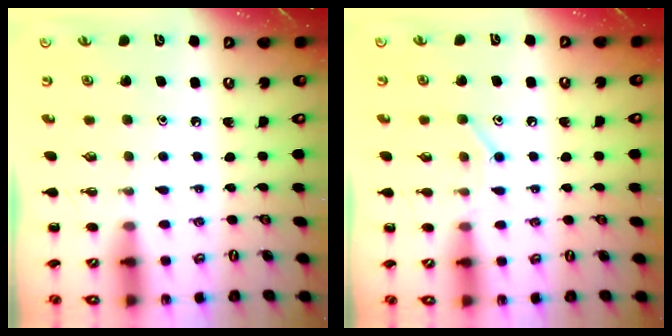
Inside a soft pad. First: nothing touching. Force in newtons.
{"total": 7.5, "press": 7.4, "slide": 1.4}